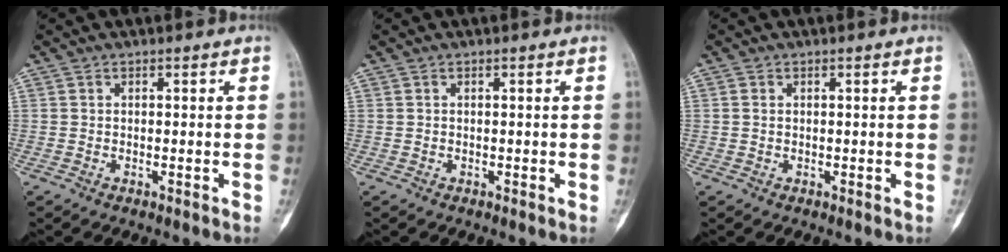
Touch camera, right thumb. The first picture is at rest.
{"total": 0.0}
{"total": 0.7, "force": [0.1, 0.6, 0.3], "torque": [-0.006, 0.001, 0.001]}